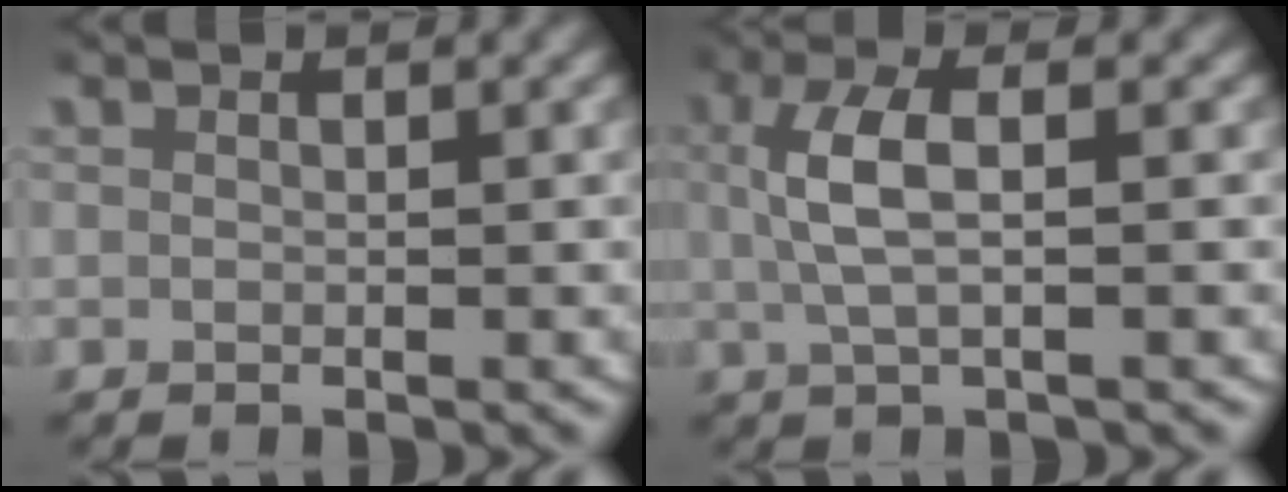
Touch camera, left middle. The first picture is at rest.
{"total": 3.8, "force": [0.4, 1.0, 3.6], "torque": [-0.076, 0.007, 0.006]}